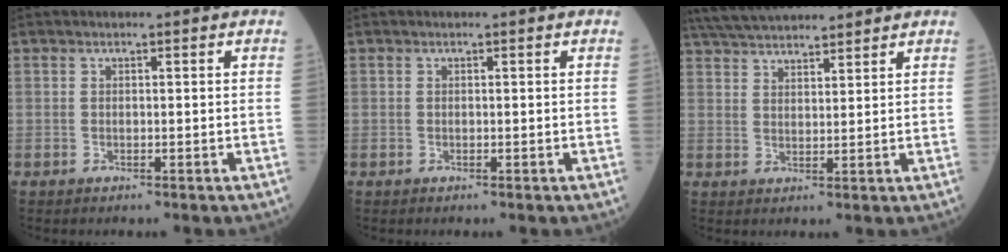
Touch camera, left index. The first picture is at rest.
{"total": 0.0}
{"total": 11.7, "force": [10.7, 2.1, 4.3], "torque": [-0.077, 0.040, 0.178]}